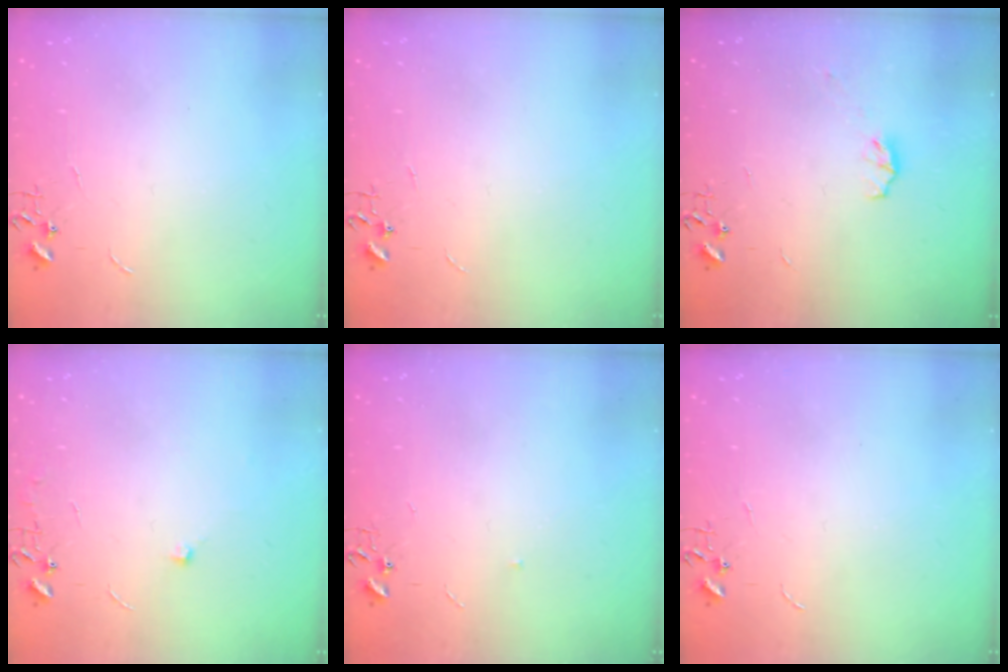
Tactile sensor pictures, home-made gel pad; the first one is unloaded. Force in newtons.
{"total": 0.0}
{"total": 4.4, "press": 4.4, "slide": 0.6}
{"total": 5.5, "press": 5.5, "slide": 0.8}
{"total": 3.2, "press": 3.1, "slide": 0.8}
{"total": 0.0}